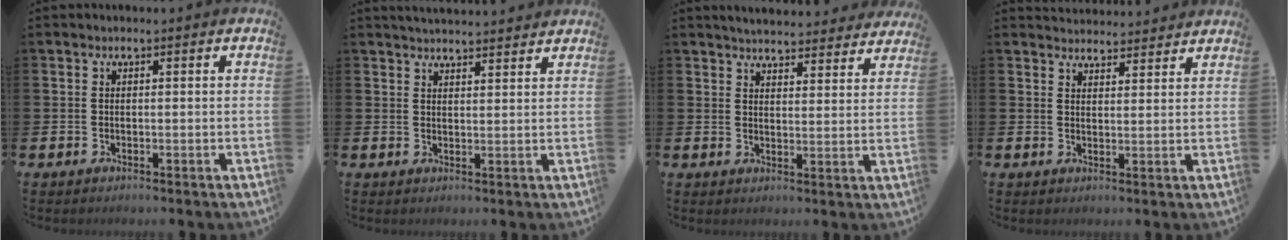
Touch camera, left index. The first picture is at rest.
{"total": 3.3, "force": [3.3, 0.0, 0.1], "torque": [-0.005, -0.017, 0.060]}
{"total": 4.7, "force": [4.6, 0.6, 0.4], "torque": [-0.007, -0.036, 0.079]}
{"total": 3.6, "force": [3.5, 0.6, -0.1], "torque": [-0.001, -0.022, 0.064]}